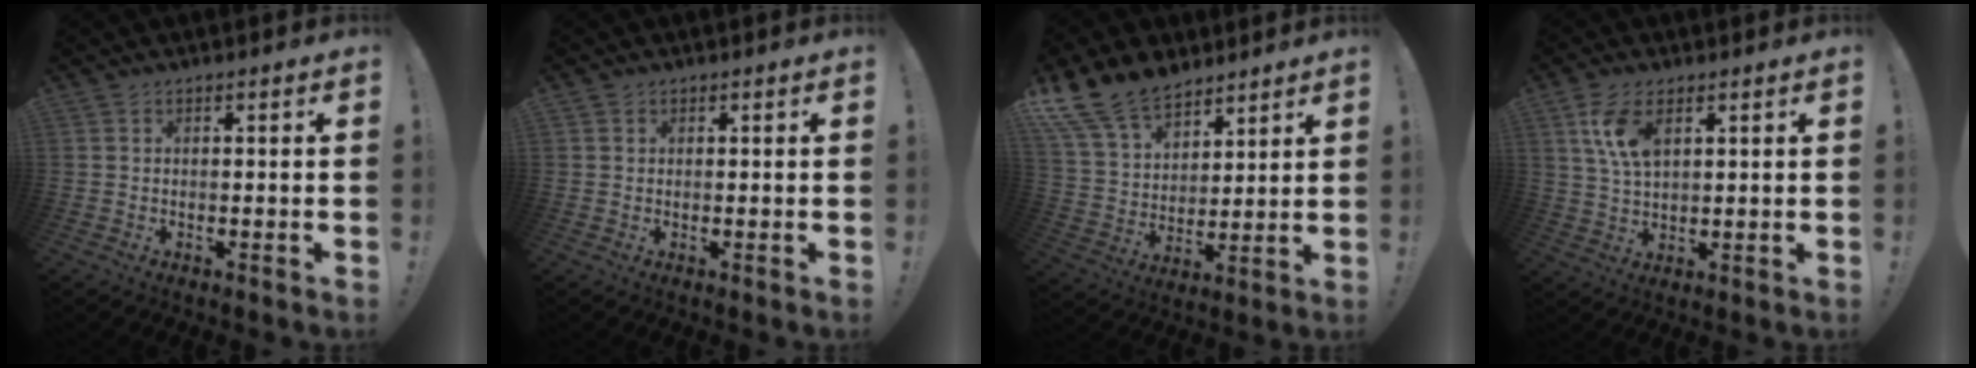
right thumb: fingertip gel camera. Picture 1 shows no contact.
{"total": 0.7, "force": [0.4, 0.5, 0.0], "torque": [0.005, -0.001, 0.007]}
{"total": 16.2, "force": [12.0, 8.8, 6.4], "torque": [-0.128, -0.078, 0.230]}
{"total": 8.7, "force": [3.7, 4.2, 6.6], "torque": [-0.139, -0.009, 0.067]}